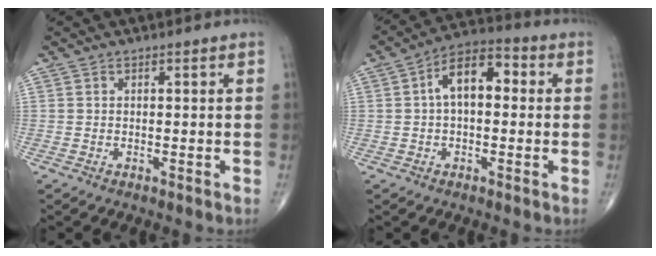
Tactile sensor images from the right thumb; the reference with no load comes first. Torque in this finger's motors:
{"motor_torque": [0.59, 2.20, 1.14, 0.15, 0.09]}